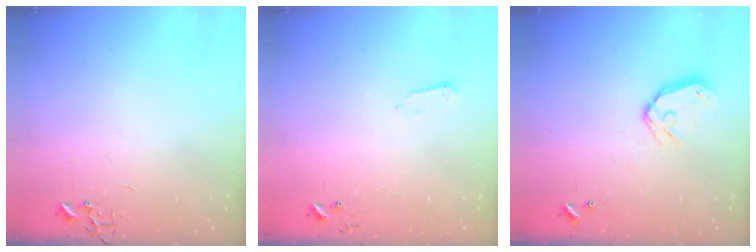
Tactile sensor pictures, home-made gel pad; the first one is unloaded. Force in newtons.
{"total": 2.4, "press": 2.4, "slide": 0.4}
{"total": 10.4, "press": 10.2, "slide": 1.6}